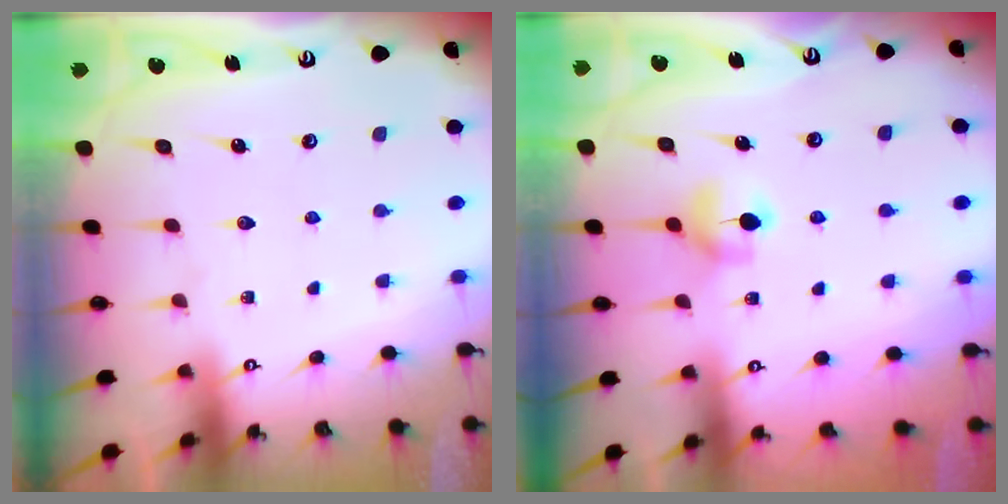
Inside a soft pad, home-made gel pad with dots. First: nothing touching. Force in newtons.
{"total": 5.6, "press": 5.6, "slide": 0.5}